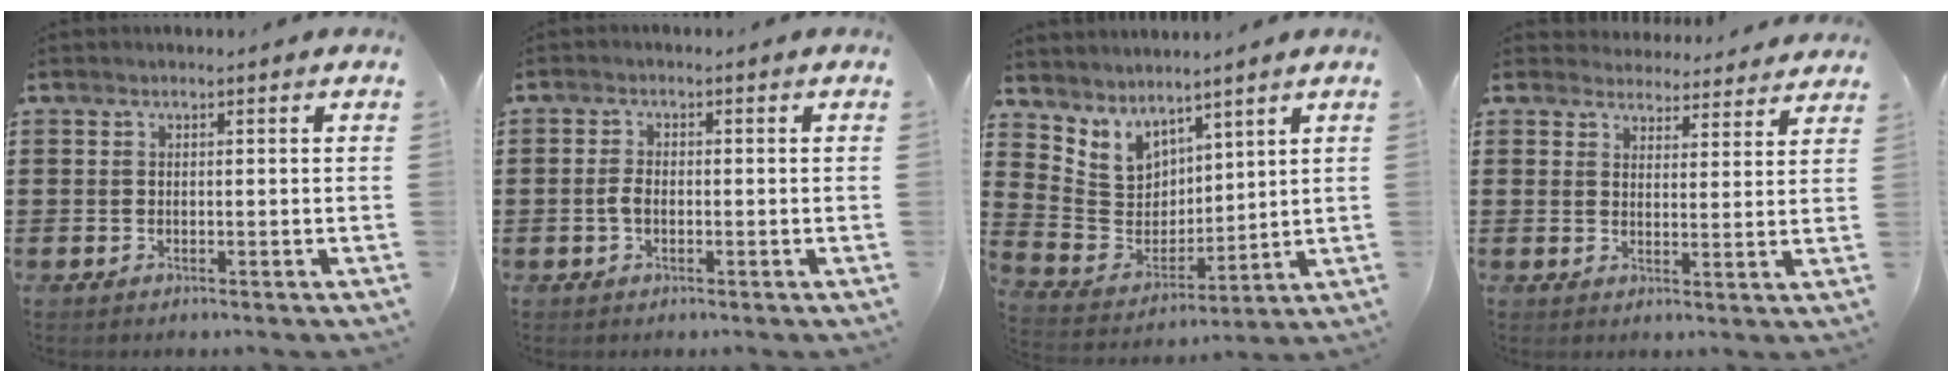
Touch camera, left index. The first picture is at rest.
{"total": 2.3, "force": [-0.5, 1.2, 1.8], "torque": [-0.052, -0.003, -0.015]}
{"total": 6.2, "force": [4.5, 4.2, 0.4], "torque": [-0.054, -0.040, 0.085]}
{"total": 3.8, "force": [3.7, 0.8, 0.0], "torque": [-0.016, -0.017, 0.068]}